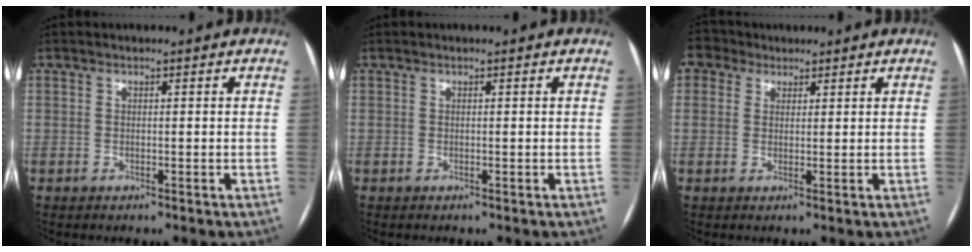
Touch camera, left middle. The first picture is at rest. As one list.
[{"total": 0.0}, {"total": 3.7, "force": [2.5, 2.7, 0.3], "torque": [-0.009, 0.024, 0.043]}]